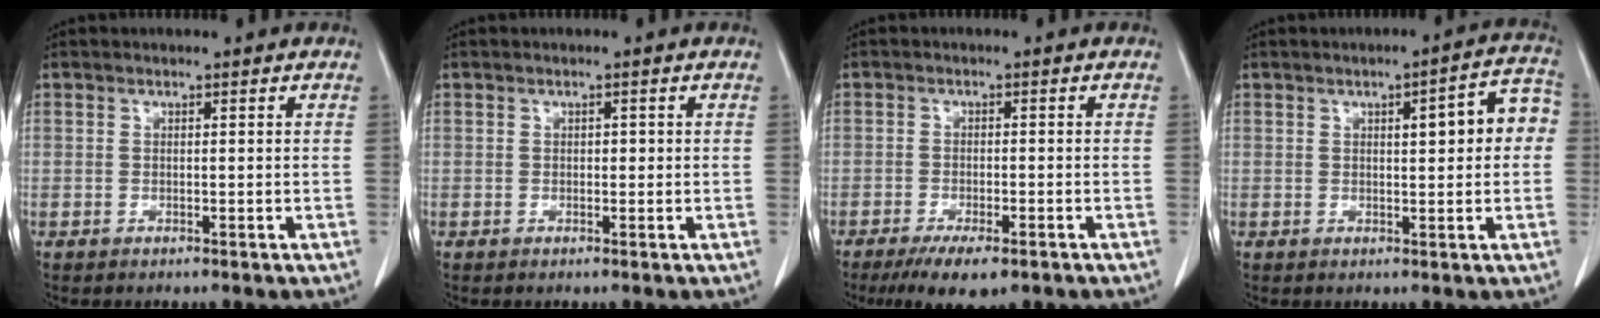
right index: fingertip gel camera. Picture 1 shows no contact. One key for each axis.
{"total": 0.7, "fx": 0.0, "fy": 0.5, "fz": 0.5, "tx": -0.004, "ty": 0.002, "tz": 0.000}
{"total": 6.7, "fx": -4.5, "fy": 1.9, "fz": 4.5, "tx": -0.071, "ty": -0.013, "tz": -0.068}
{"total": 7.2, "fx": 1.0, "fy": 1.7, "fz": 6.9, "tx": -0.085, "ty": 0.025, "tz": 0.010}